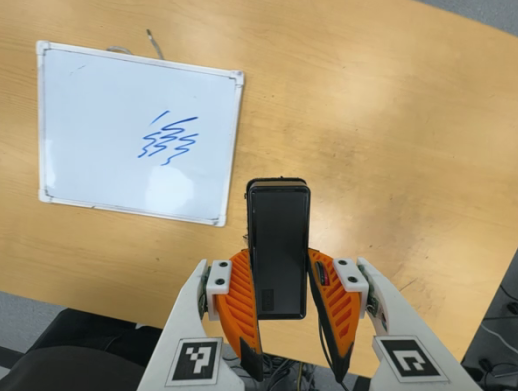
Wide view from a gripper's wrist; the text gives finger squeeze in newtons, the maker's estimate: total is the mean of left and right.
{"total": 4.1, "left": 2.9, "right": 5.2}